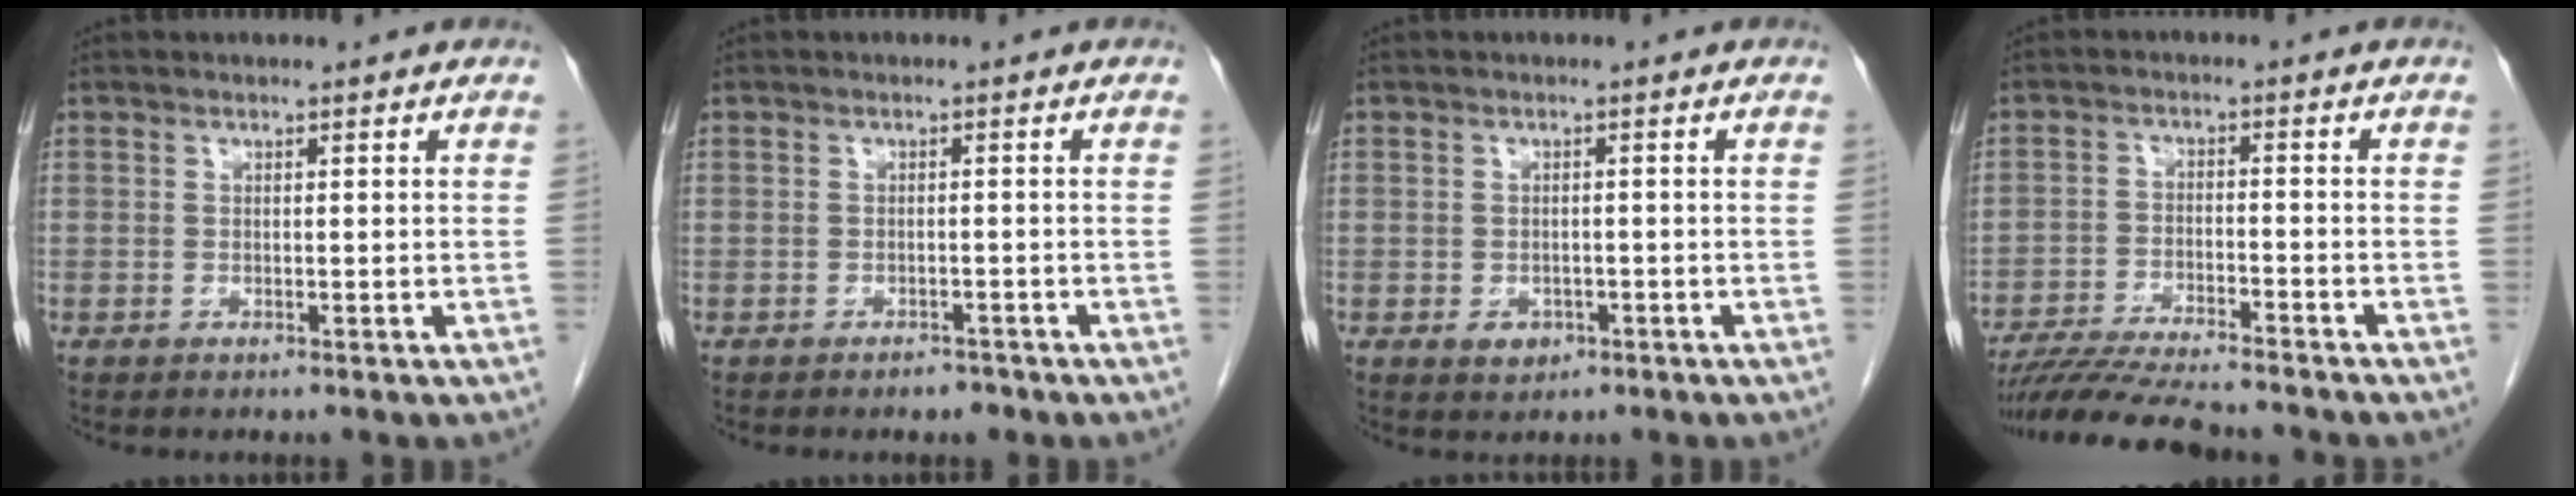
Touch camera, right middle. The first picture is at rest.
{"total": 1.5, "force": [-1.2, 0.7, 0.6], "torque": [-0.010, 0.001, -0.014]}
{"total": 2.4, "force": [-1.1, 1.8, 1.1], "torque": [-0.014, 0.003, -0.007]}
{"total": 12.4, "force": [-11.1, 0.7, 5.4], "torque": [-0.086, -0.022, -0.181]}